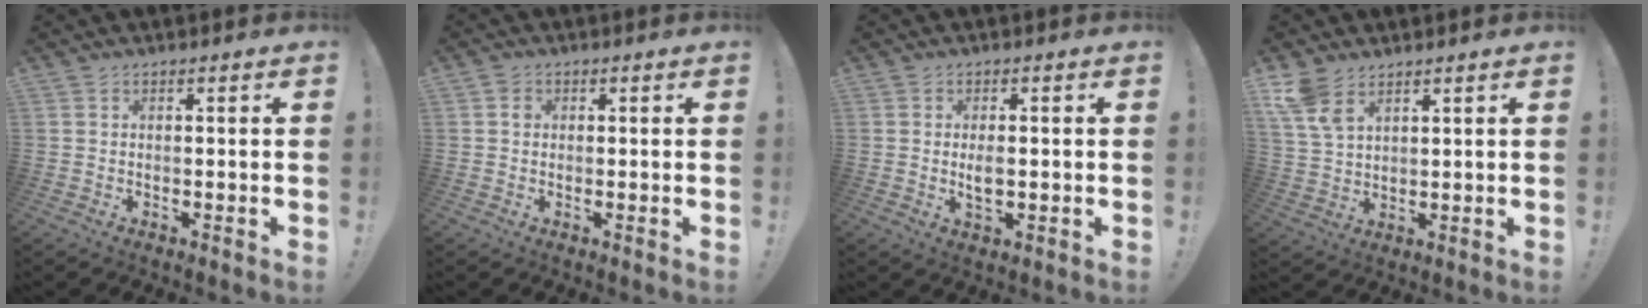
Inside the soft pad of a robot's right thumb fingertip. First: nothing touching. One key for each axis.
{"total": 1.4, "fx": 0.0, "fy": 1.3, "fz": 0.5, "tx": -0.005, "ty": 0.003, "tz": -0.001}
{"total": 3.8, "fx": 0.1, "fy": 2.1, "fz": 3.2, "tx": -0.049, "ty": -0.002, "tz": -0.001}
{"total": 8.0, "fx": 5.3, "fy": 4.1, "fz": 4.3, "tx": -0.089, "ty": -0.021, "tz": 0.102}